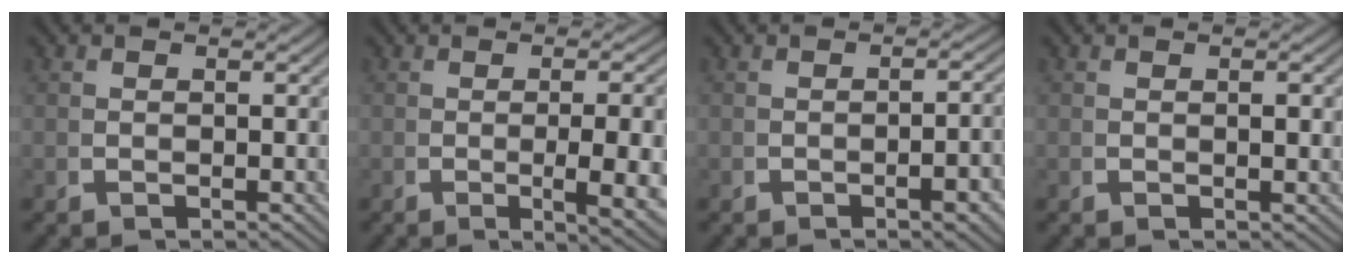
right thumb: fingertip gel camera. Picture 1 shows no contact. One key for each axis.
{"total": 6.3, "fx": -1.3, "fy": 1.8, "fz": 5.9, "tx": -0.094, "ty": -0.007, "tz": -0.011}
{"total": 2.8, "fx": -1.2, "fy": 0.5, "fz": 2.5, "tx": -0.034, "ty": 0.006, "tz": -0.016}
{"total": 0.9, "fx": 0.2, "fy": 0.3, "fz": 0.8, "tx": -0.012, "ty": 0.001, "tz": 0.002}